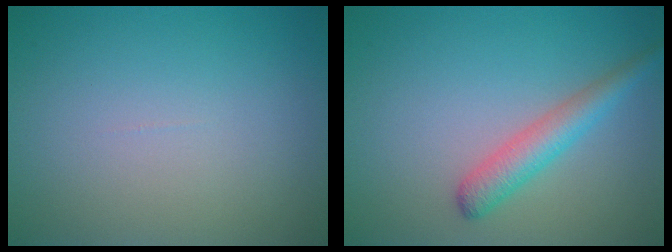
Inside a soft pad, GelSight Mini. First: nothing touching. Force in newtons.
{"total": 3.1, "press": 3.1, "slide": 0.1}